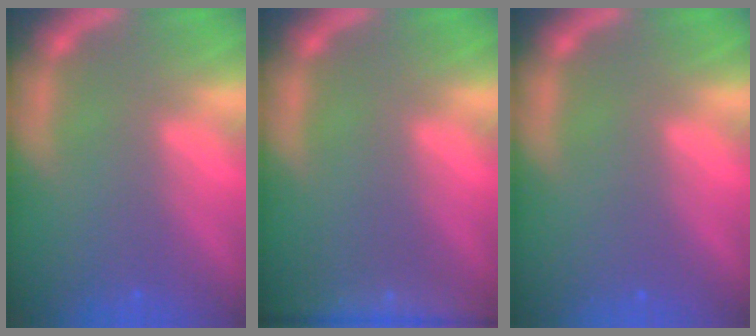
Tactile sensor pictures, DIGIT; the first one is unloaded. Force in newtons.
{"total": 7.0}
{"total": 0.0}